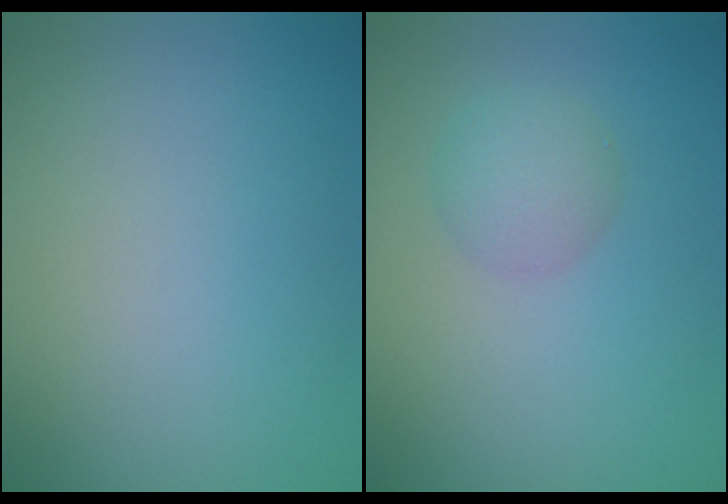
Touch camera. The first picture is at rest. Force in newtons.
{"total": 2.3, "press": 2.3, "slide": 0.0}